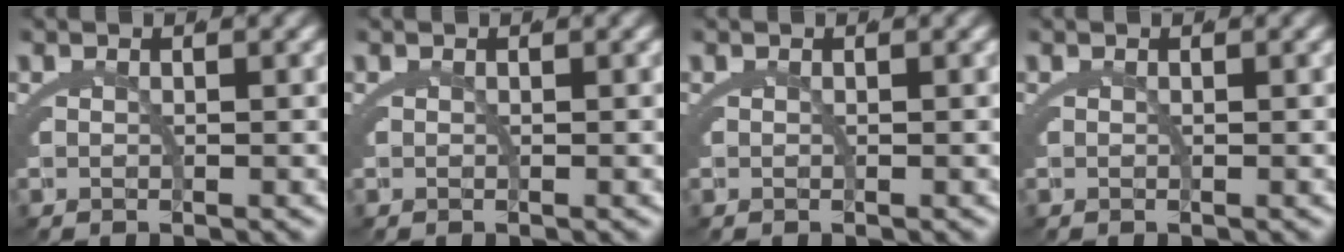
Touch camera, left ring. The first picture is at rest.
{"total": 0.0}
{"total": 0.0}
{"total": 0.0}